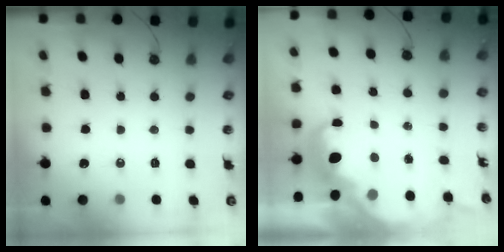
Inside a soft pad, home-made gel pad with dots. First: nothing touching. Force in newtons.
{"total": 5.4, "press": 5.4, "slide": 0.4}